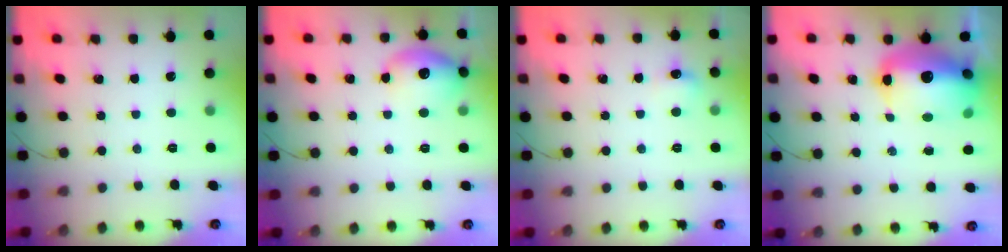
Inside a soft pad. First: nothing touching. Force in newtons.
{"total": 11.7, "press": 11.5, "slide": 1.7}
{"total": 9.1, "press": 5.0, "slide": 7.7}
{"total": 19.2, "press": 17.0, "slide": 9.0}